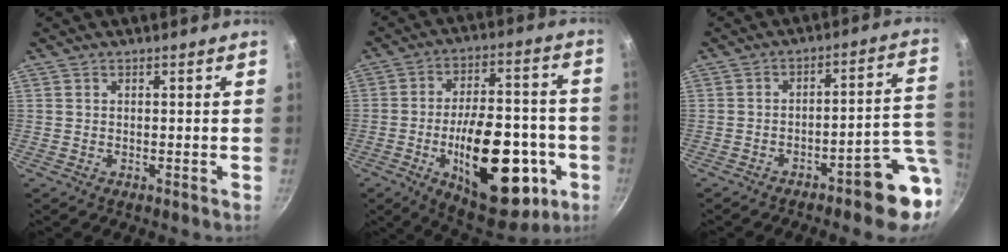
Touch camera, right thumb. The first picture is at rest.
{"total": 25.0, "force": [-7.4, 12.3, 20.5], "torque": [-0.263, 0.033, -0.093]}
{"total": 11.3, "force": [-4.1, 3.0, 10.1], "torque": [-0.100, 0.038, -0.055]}